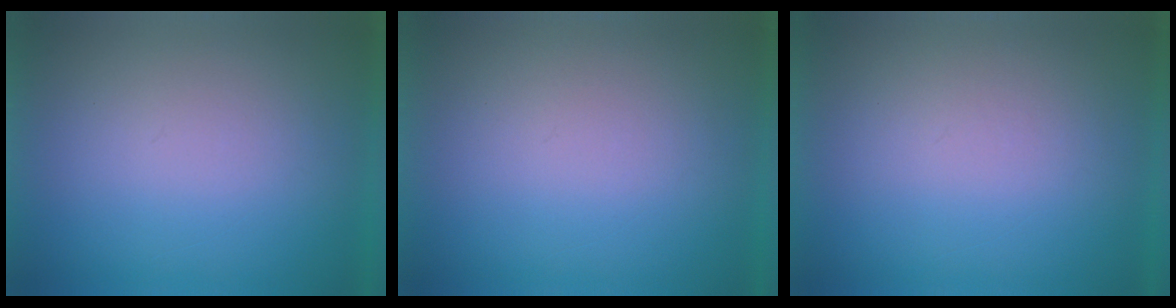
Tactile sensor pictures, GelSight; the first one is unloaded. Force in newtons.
{"total": 1.0}
{"total": 1.1}